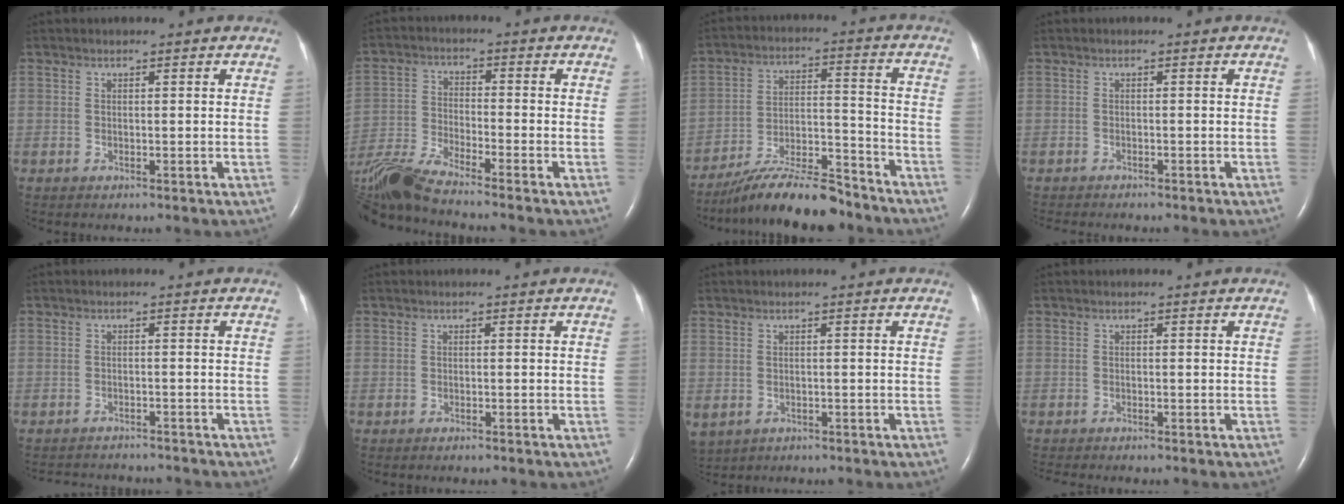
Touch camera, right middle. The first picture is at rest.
{"total": 12.0, "force": [-10.6, -0.4, 5.7], "torque": [-0.126, -0.022, -0.204]}
{"total": 13.6, "force": [-12.1, 1.8, 5.9], "torque": [-0.101, 0.006, -0.208]}
{"total": 4.3, "force": [-3.8, 0.7, 1.9], "torque": [-0.027, -0.009, -0.046]}
{"total": 7.6, "force": [-7.4, 1.4, 1.2], "torque": [-0.022, -0.002, -0.093]}
{"total": 0.6, "force": [-0.5, 0.0, 0.3], "torque": [-0.013, -0.003, -0.007]}
{"total": 6.5, "force": [-3.1, 4.8, 3.0], "torque": [-0.086, -0.009, -0.038]}
{"total": 3.0, "force": [-2.7, 0.2, 1.4], "torque": [-0.022, -0.007, -0.034]}